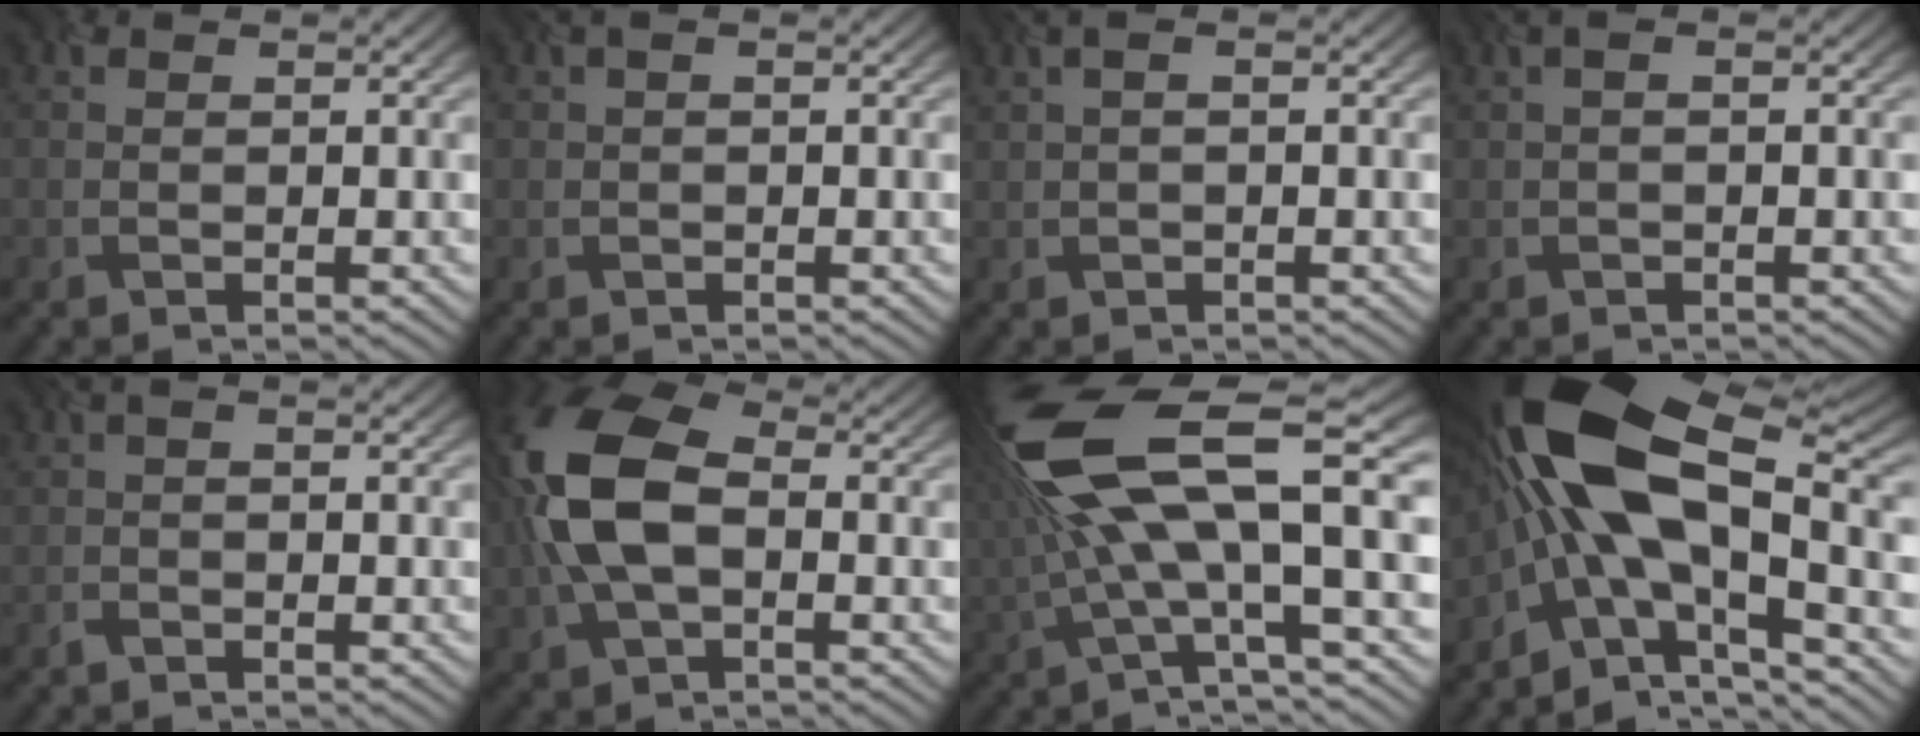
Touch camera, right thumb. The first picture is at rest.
{"total": 0.7, "force": [0.2, 0.5, 0.5], "torque": [-0.011, 0.002, 0.002]}
{"total": 1.7, "force": [0.6, 0.5, 1.5], "torque": [-0.036, 0.004, 0.012]}
{"total": 0.9, "force": [0.1, 0.0, 0.9], "torque": [-0.019, 0.002, 0.001]}
{"total": 1.0, "force": [-0.9, 0.2, 0.5], "torque": [-0.016, -0.003, -0.022]}
{"total": 12.2, "force": [0.1, 6.9, 10.1], "torque": [-0.246, 0.018, -0.010]}
{"total": 15.5, "force": [2.3, 5.2, 14.4], "torque": [-0.289, -0.010, 0.045]}
{"total": 16.8, "force": [-2.2, 7.8, 14.7], "torque": [-0.253, 0.006, -0.037]}